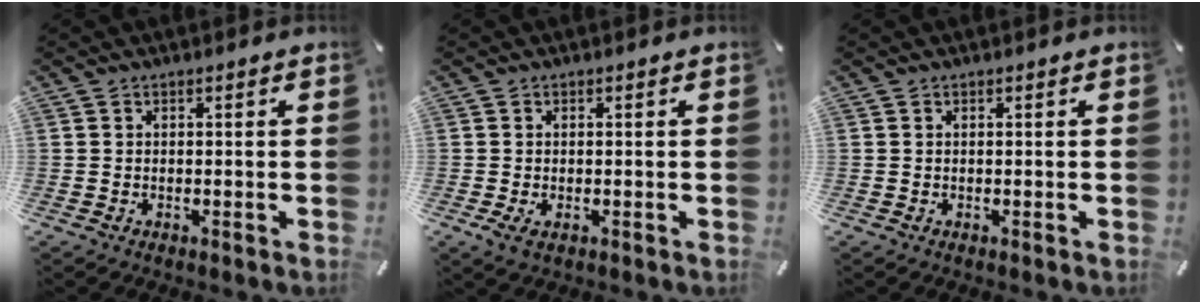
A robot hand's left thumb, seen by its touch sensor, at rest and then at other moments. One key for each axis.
{"total": 1.6, "fx": -0.3, "fy": 0.8, "fz": 1.3, "tx": -0.024, "ty": 0.001, "tz": -0.005}
{"total": 0.0}